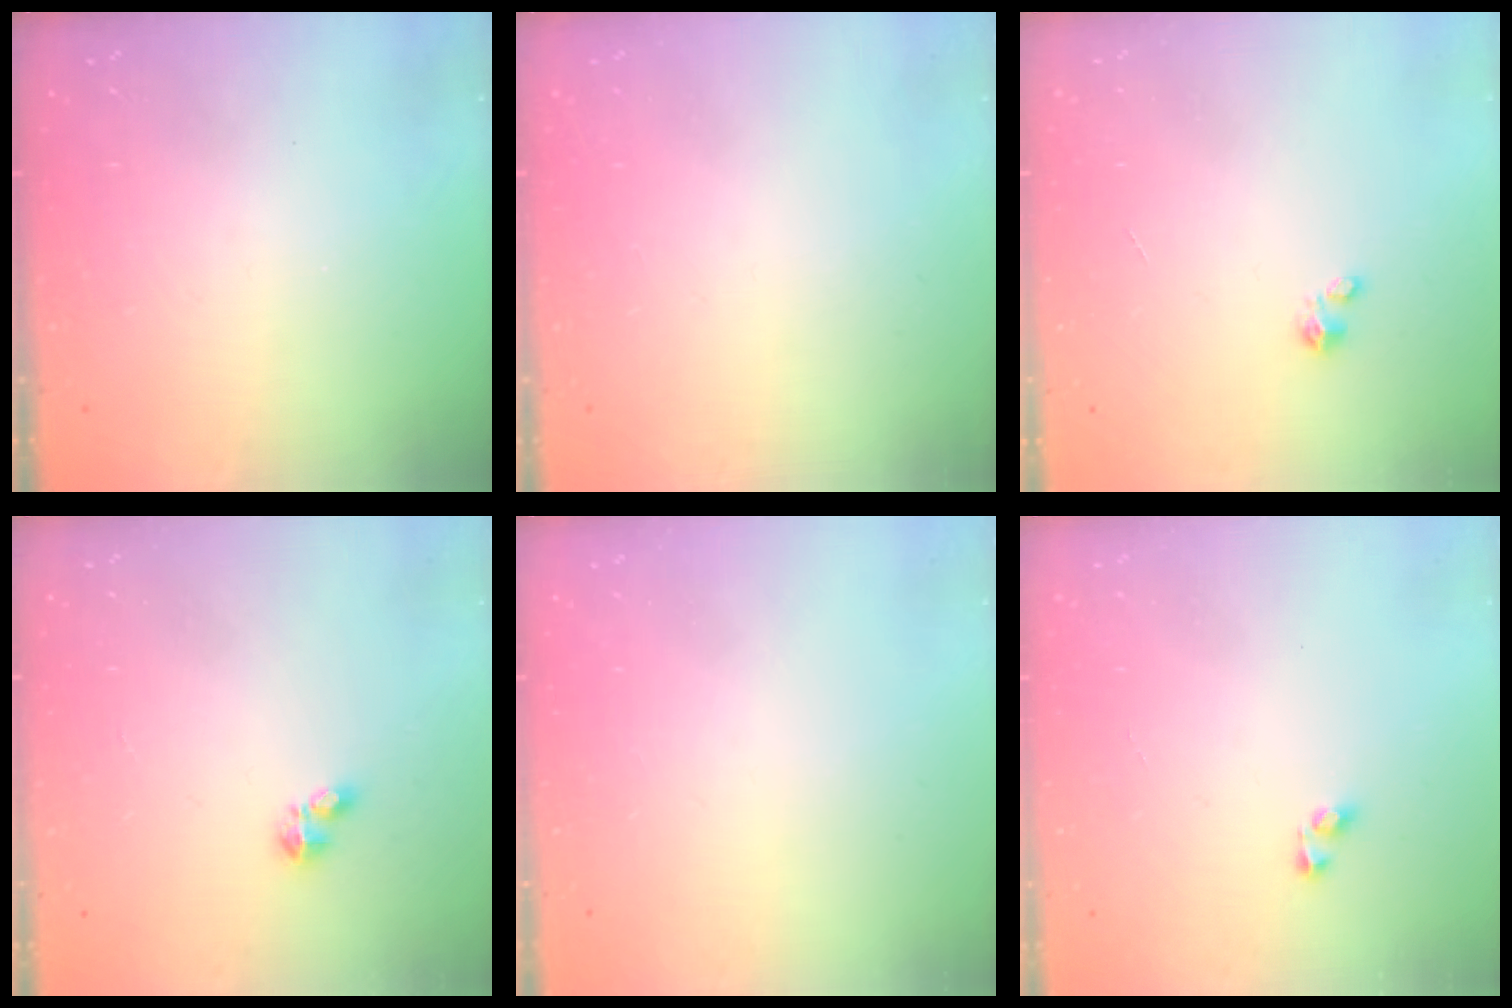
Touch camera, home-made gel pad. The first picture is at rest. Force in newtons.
{"total": 0.0}
{"total": 1.2, "press": 1.1, "slide": 0.1}
{"total": 4.2, "press": 4.2, "slide": 0.6}
{"total": 0.0}
{"total": 3.1, "press": 3.1, "slide": 0.2}